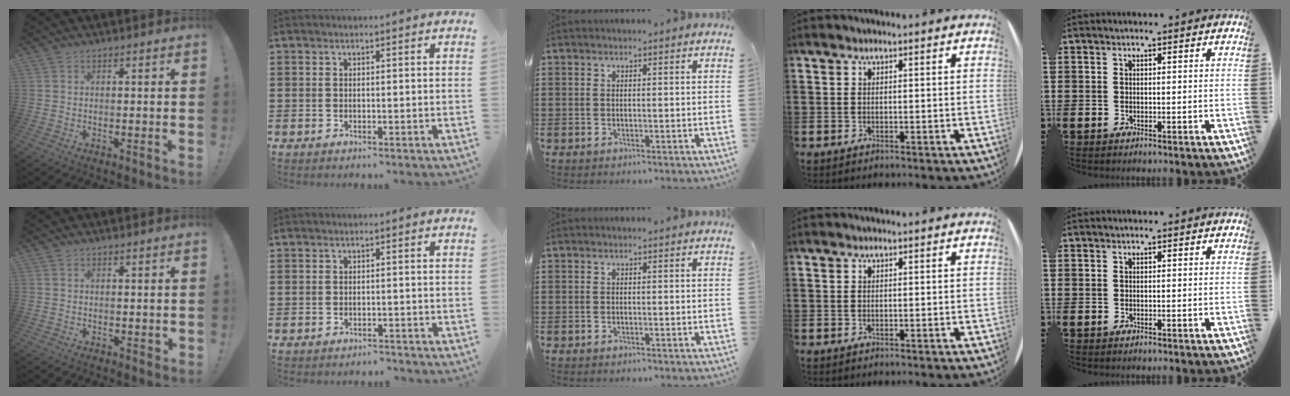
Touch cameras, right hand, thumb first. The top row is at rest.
{"thumb": {"total": 1.3, "force": [0.4, 1.0, 0.7], "torque": [-0.007, 0.000, 0.006]}, "index": {"total": 1.1, "force": [-1.0, 0.3, -0.1], "torque": [-0.002, 0.004, -0.024]}}